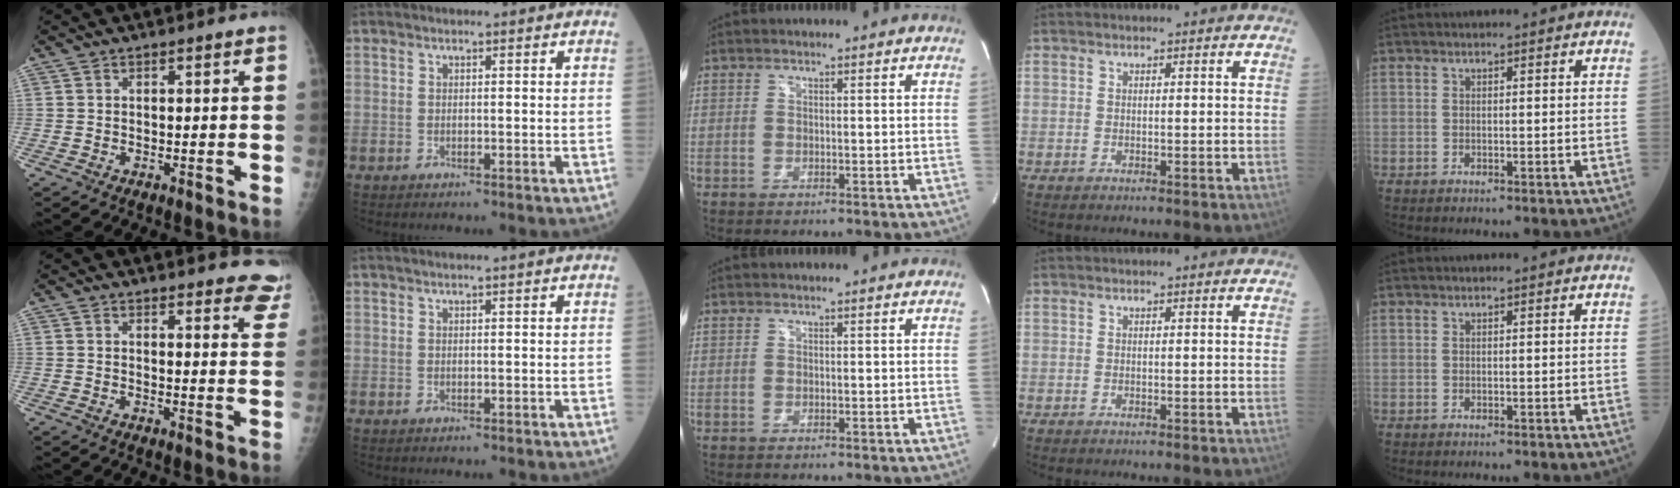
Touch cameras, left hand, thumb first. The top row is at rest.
{"thumb": {"total": 9.8, "force": [9.0, 2.6, 2.6], "torque": [0.014, -0.050, 0.072]}, "index": {"total": 1.8, "force": [1.5, -0.3, 0.8], "torque": [-0.011, 0.008, 0.025]}}